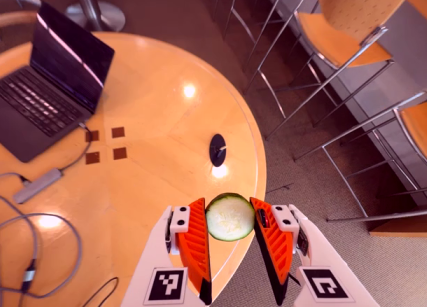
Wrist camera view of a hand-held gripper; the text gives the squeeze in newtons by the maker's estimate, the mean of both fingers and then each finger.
{"total": 10.5, "left": 10.4, "right": 10.5}